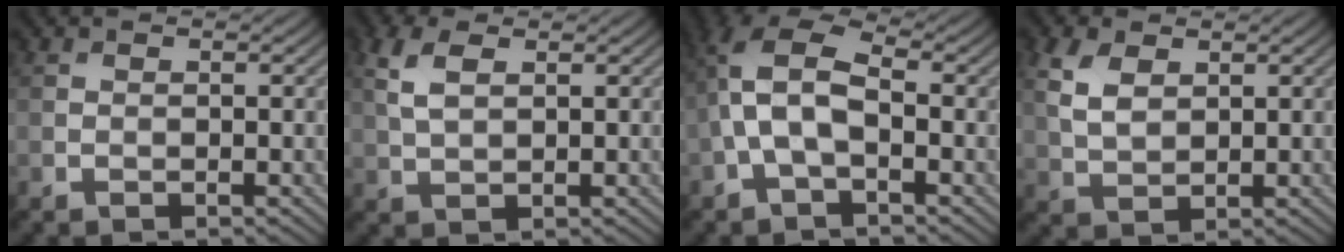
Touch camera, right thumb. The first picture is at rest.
{"total": 4.2, "force": [1.7, 2.1, 3.2], "torque": [-0.091, 0.007, 0.034]}
{"total": 8.5, "force": [-0.7, 4.5, 7.2], "torque": [-0.171, 0.020, -0.024]}
{"total": 4.8, "force": [2.0, 2.8, 3.3], "torque": [-0.090, 0.003, 0.040]}